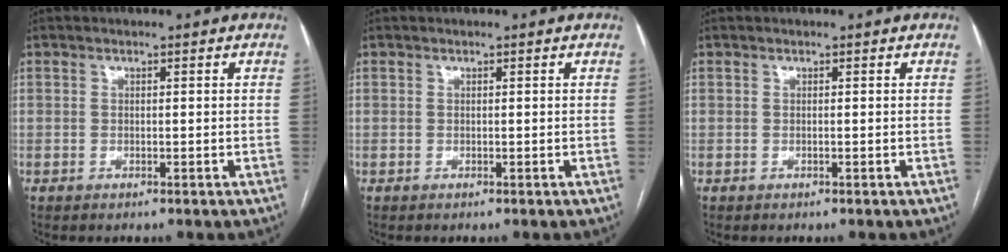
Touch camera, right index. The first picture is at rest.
{"total": 0.0}
{"total": 0.0}